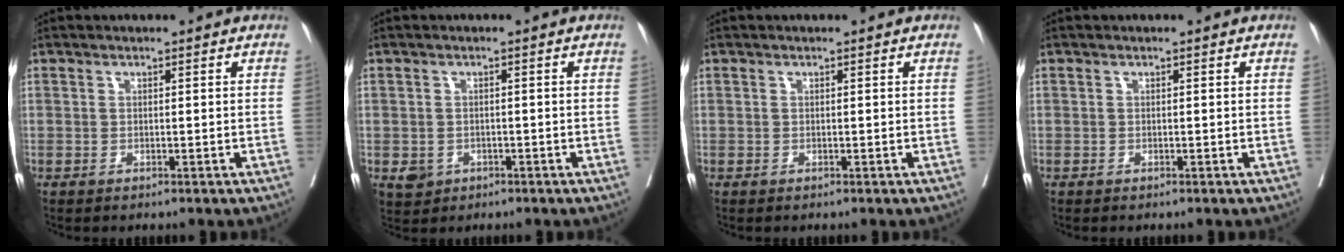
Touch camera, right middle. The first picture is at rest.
{"total": 2.6, "force": [-1.0, 2.3, 0.7], "torque": [-0.007, 0.004, -0.009]}
{"total": 0.0}
{"total": 0.0}